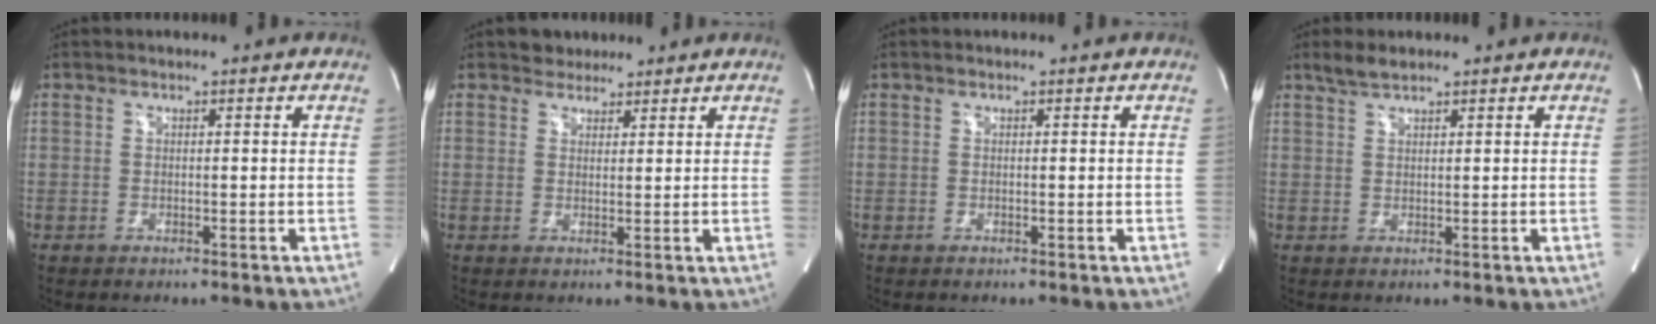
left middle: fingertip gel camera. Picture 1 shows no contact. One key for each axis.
{"total": 2.5, "fx": 2.0, "fy": 1.5, "fz": -0.2, "tx": 0.006, "ty": 0.009, "tz": 0.028}
{"total": 0.0}
{"total": 2.2, "fx": 1.9, "fy": 0.4, "fz": 1.0, "tx": -0.027, "ty": 0.008, "tz": 0.042}